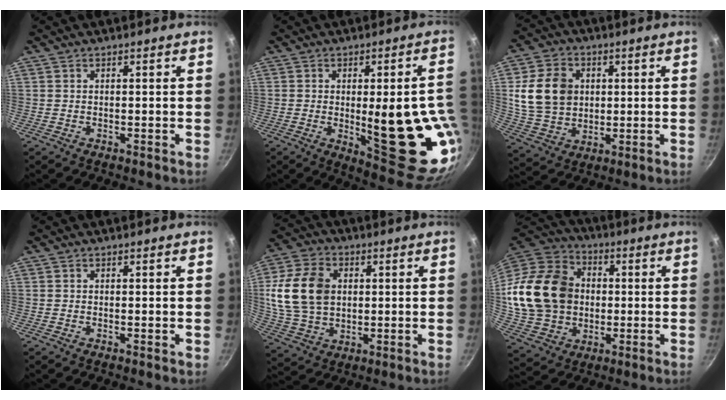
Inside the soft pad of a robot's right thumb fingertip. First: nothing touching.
{"total": 23.4, "force": [-3.0, 8.0, 21.8], "torque": [-0.252, -0.021, -0.016]}
{"total": 13.8, "force": [2.4, 11.0, 8.1], "torque": [-0.131, -0.001, 0.050]}
{"total": 0.0}
{"total": 16.1, "force": [2.3, 11.7, 10.8], "torque": [-0.194, 0.006, 0.044]}
{"total": 22.0, "force": [1.3, 17.8, 12.9], "torque": [-0.230, 0.026, 0.032]}